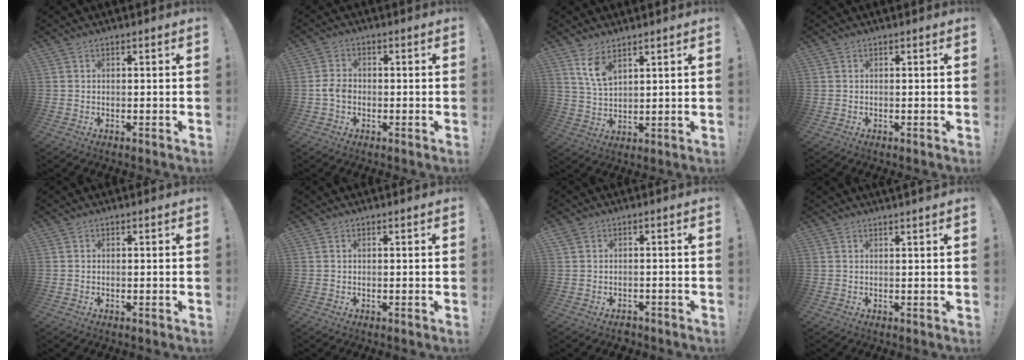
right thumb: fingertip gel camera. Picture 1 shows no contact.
{"total": 4.3, "force": [-1.4, 3.0, 2.7], "torque": [-0.052, 0.007, -0.028]}
{"total": 7.3, "force": [4.7, 3.4, 4.4], "torque": [-0.076, -0.023, 0.086]}
{"total": 0.0}
{"total": 0.0}
{"total": 0.0}
{"total": 2.4, "force": [-1.0, 2.0, 0.8], "torque": [-0.012, 0.006, -0.016]}
{"total": 1.6, "force": [1.4, -0.3, 0.7], "torque": [-0.006, -0.006, 0.023]}